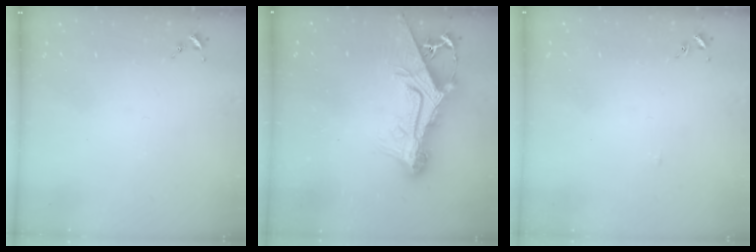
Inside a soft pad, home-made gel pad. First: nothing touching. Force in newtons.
{"total": 17.0, "press": 16.9, "slide": 1.8}
{"total": 1.4, "press": 1.3, "slide": 0.3}